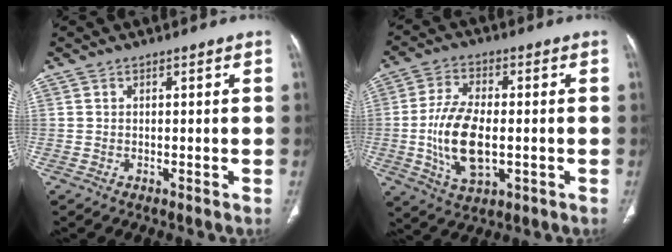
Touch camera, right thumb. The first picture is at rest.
{"total": 12.7, "force": [-1.6, 6.4, 10.9], "torque": [-0.213, -0.002, -0.024]}